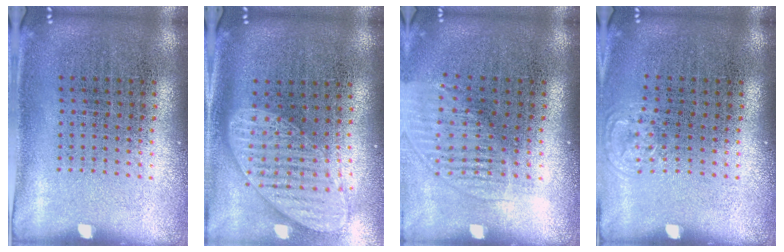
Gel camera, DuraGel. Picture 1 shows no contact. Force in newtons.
{"total": 1.9, "press": 1.5, "slide": 1.1}
{"total": 1.3, "press": 1.2, "slide": 0.6}
{"total": 0.5, "press": 0.5, "slide": 0.1}